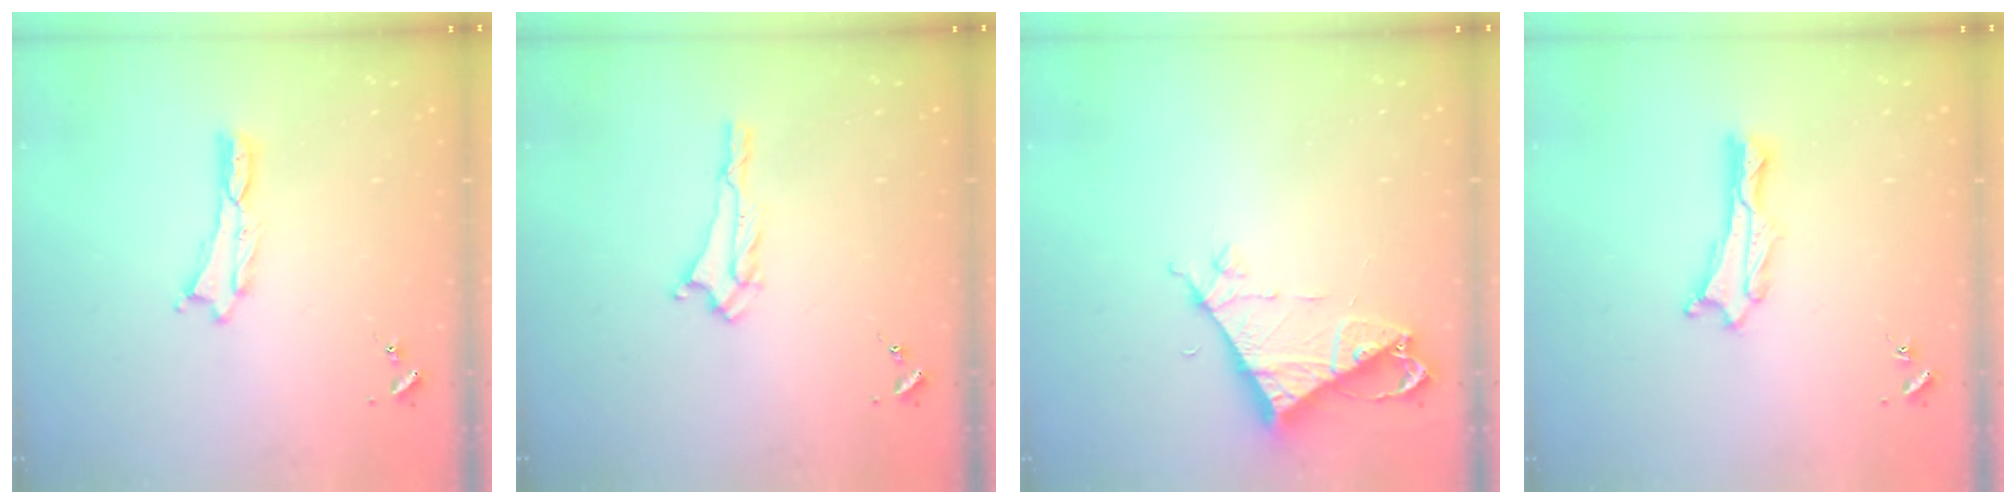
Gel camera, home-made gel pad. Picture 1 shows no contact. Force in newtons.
{"total": 1.9, "press": 1.9, "slide": 0.4}
{"total": 6.9, "press": 6.9, "slide": 0.5}
{"total": 0.8, "press": 0.7, "slide": 0.2}